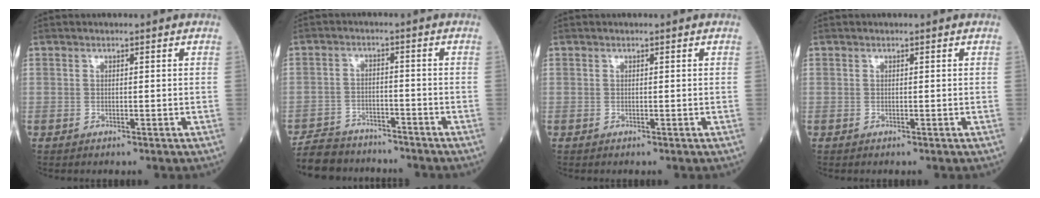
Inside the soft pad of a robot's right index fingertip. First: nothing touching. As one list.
[{"total": 8.4, "force": [-7.8, 3.0, 1.3], "torque": [-0.020, 0.001, -0.126]}, {"total": 0.0}, {"total": 0.0}]